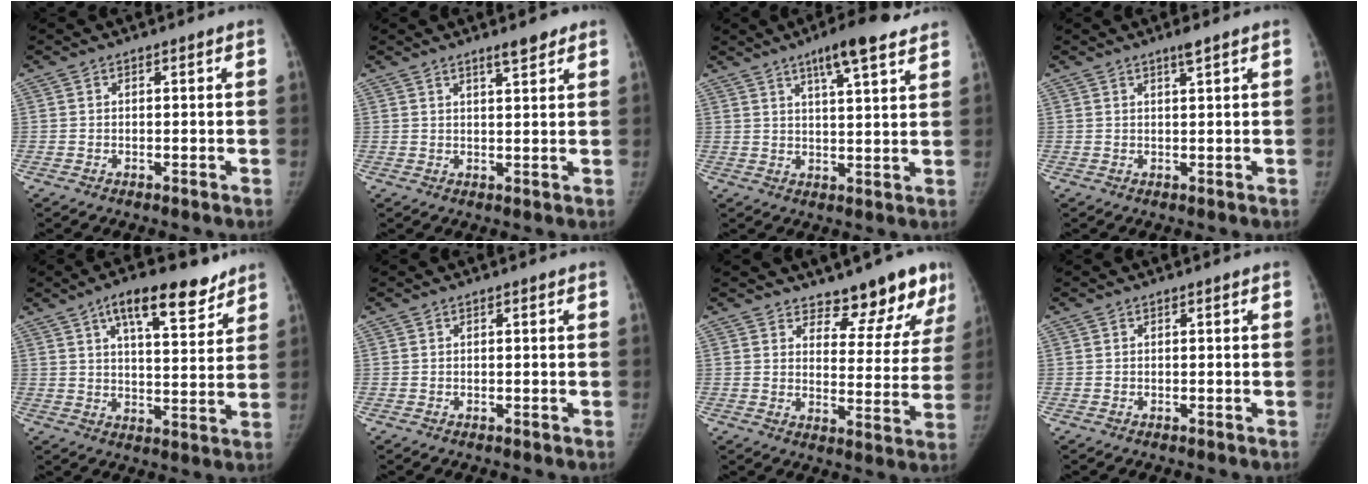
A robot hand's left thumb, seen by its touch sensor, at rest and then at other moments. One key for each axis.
{"total": 3.8, "fx": 2.8, "fy": 0.8, "fz": 2.5, "tx": -0.028, "ty": -0.017, "tz": 0.042}
{"total": 10.1, "fx": 6.8, "fy": 2.0, "fz": 7.2, "tx": -0.097, "ty": -0.025, "tz": 0.100}
{"total": 1.7, "fx": 1.2, "fy": 0.0, "fz": 1.3, "tx": -0.023, "ty": -0.006, "tz": 0.021}
{"total": 12.8, "fx": 8.2, "fy": 4.8, "fz": 8.6, "tx": -0.101, "ty": -0.034, "tz": 0.125}
{"total": 0.0}
{"total": 12.0, "fx": 9.6, "fy": 4.6, "fz": 5.4, "tx": -0.020, "ty": -0.078, "tz": 0.120}
{"total": 0.0}